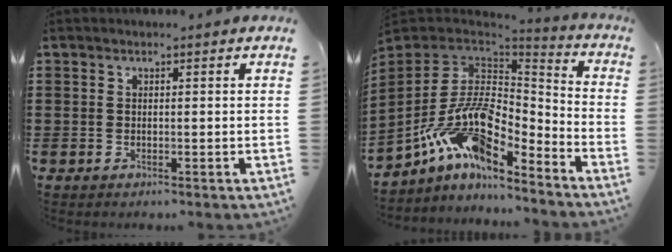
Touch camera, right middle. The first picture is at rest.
{"total": 13.6, "force": [-6.7, 6.7, 9.7], "torque": [-0.220, 0.015, -0.139]}